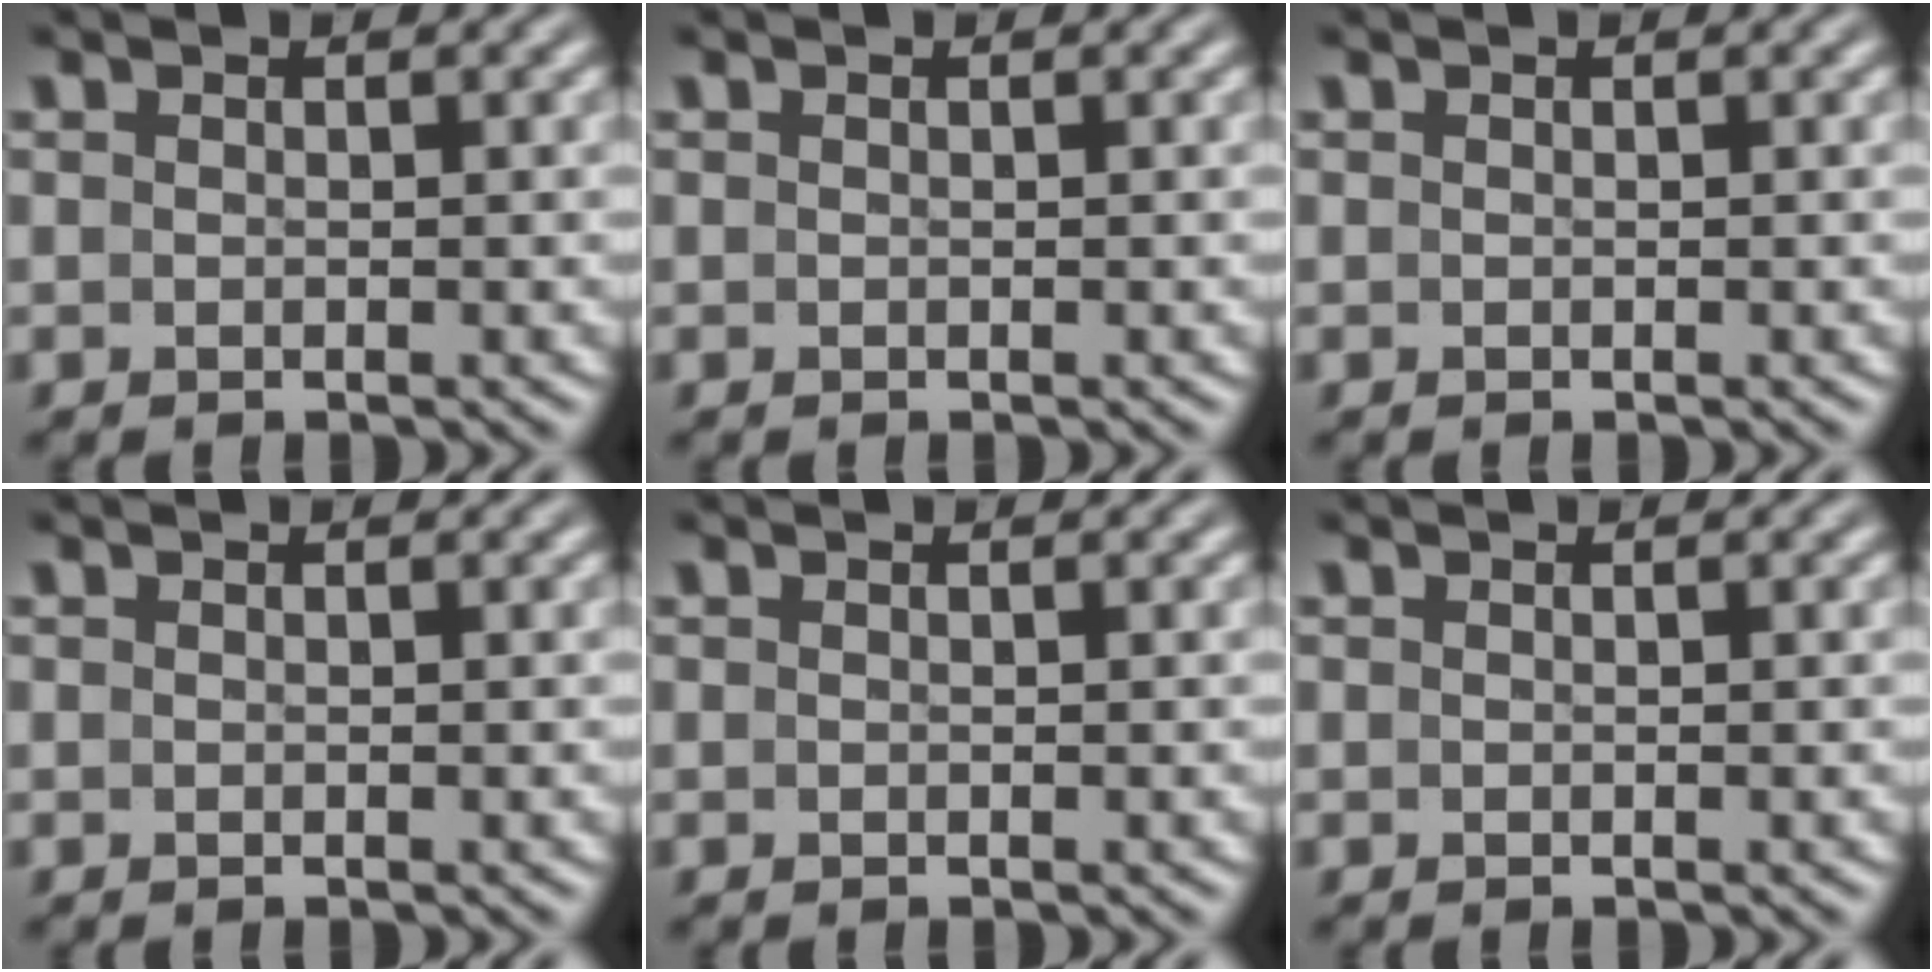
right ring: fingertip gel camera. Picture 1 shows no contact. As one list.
[{"total": 0.0}, {"total": 0.0}, {"total": 0.0}, {"total": 0.0}, {"total": 0.0}]